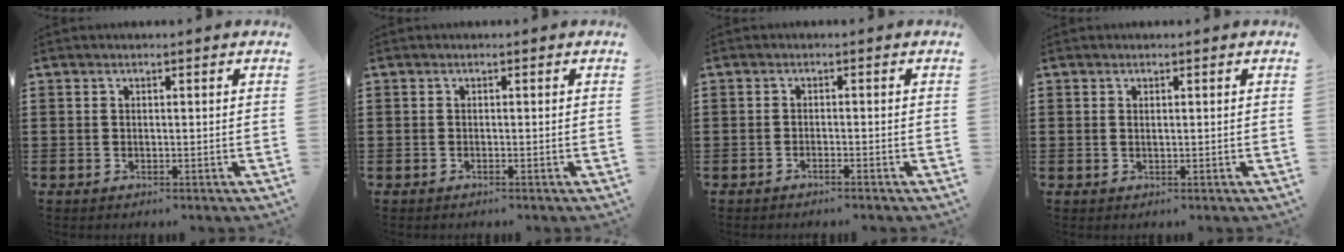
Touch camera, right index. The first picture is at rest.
{"total": 0.0}
{"total": 0.9, "force": [-0.9, -0.1, 0.2], "torque": [-0.006, 0.000, -0.017]}
{"total": 0.5, "force": [0.2, 0.1, 0.5], "torque": [-0.011, -0.001, 0.004]}